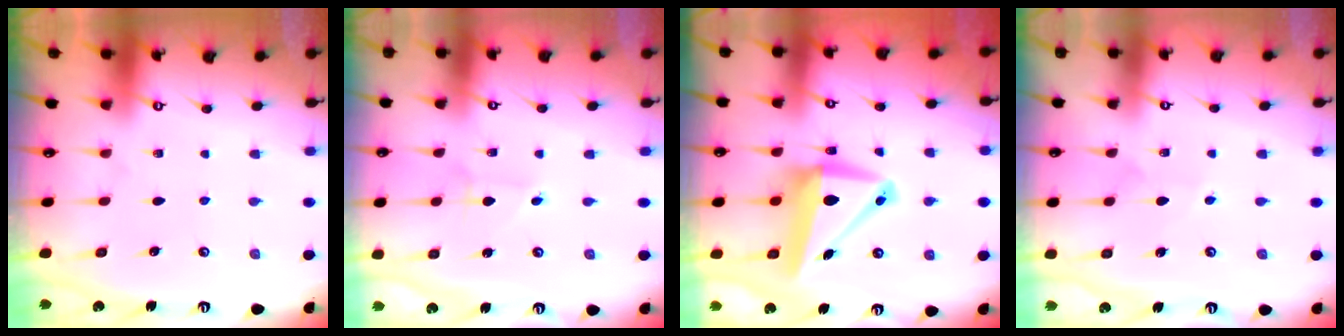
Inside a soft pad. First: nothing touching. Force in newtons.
{"total": 1.8, "press": 1.8, "slide": 0.2}
{"total": 11.4, "press": 11.0, "slide": 3.0}
{"total": 2.9, "press": 2.9, "slide": 0.3}